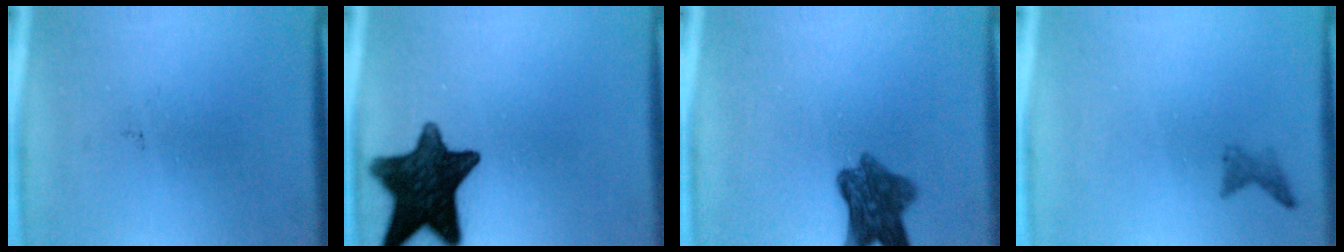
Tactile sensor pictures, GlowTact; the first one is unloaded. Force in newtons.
{"total": 14.5}
{"total": 7.4}
{"total": 1.1}